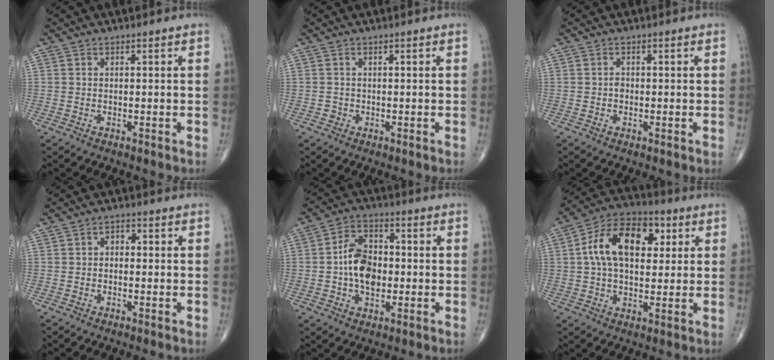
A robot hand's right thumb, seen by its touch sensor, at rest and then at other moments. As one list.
[{"total": 0.7, "force": [-0.3, 0.6, 0.0], "torque": [0.000, 0.003, -0.005]}, {"total": 1.0, "force": [-0.2, 0.8, 0.5], "torque": [-0.005, 0.003, -0.006]}, {"total": 1.9, "force": [-0.2, 1.5, 1.2], "torque": [-0.005, 0.011, -0.013]}, {"total": 9.7, "force": [-0.9, 6.5, 7.1], "torque": [-0.102, 0.018, -0.023]}, {"total": 15.1, "force": [3.3, 9.1, 11.5], "torque": [-0.178, 0.018, 0.046]}]